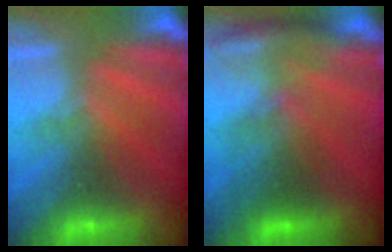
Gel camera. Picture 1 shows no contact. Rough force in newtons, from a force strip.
{"total": 2.8}